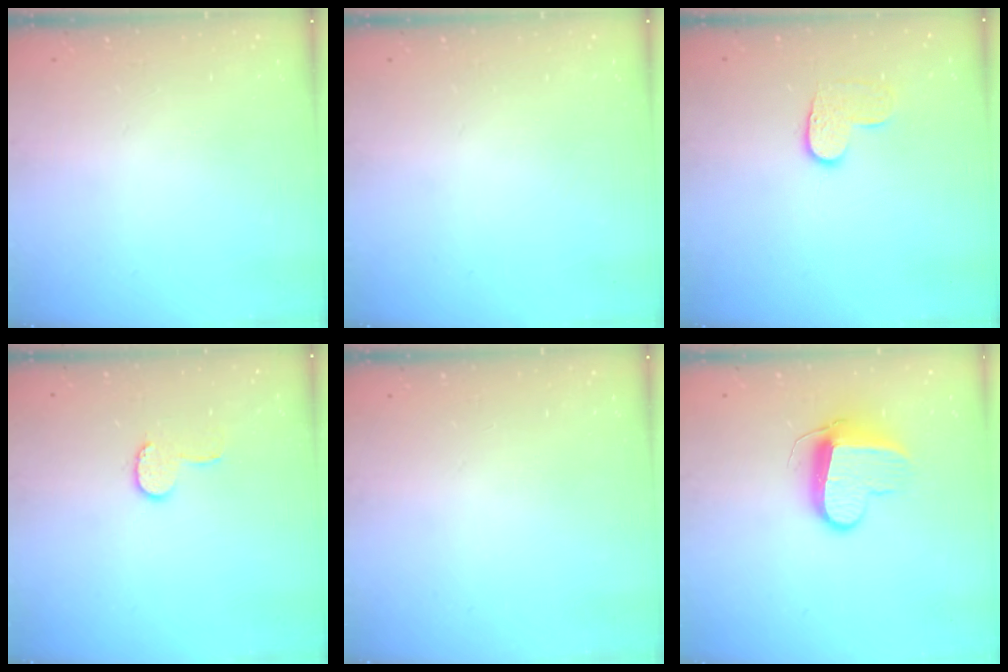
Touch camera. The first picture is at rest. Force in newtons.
{"total": 0.0}
{"total": 6.4, "press": 6.4, "slide": 0.4}
{"total": 6.4, "press": 6.4, "slide": 0.6}
{"total": 0.0}
{"total": 10.3, "press": 10.3, "slide": 0.5}